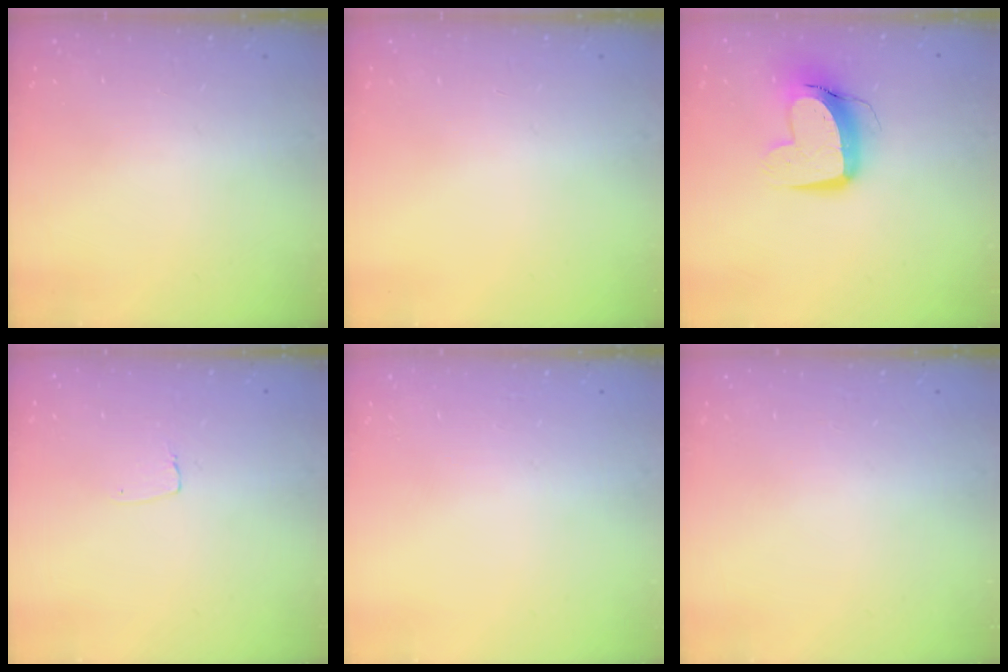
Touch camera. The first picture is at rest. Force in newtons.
{"total": 0.0}
{"total": 11.3, "press": 11.2, "slide": 1.1}
{"total": 3.5, "press": 3.5, "slide": 0.3}
{"total": 0.0}
{"total": 0.0}